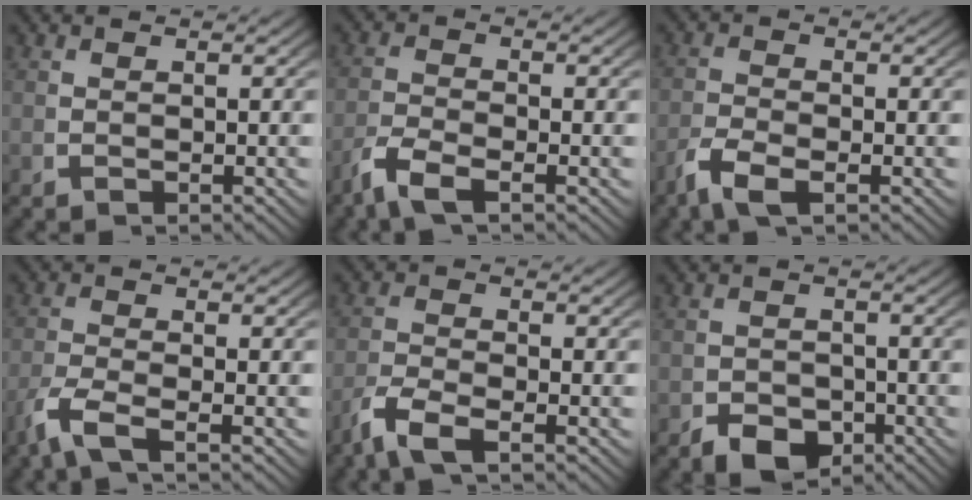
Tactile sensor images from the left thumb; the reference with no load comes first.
{"total": 3.2, "force": [-2.0, 1.1, 2.3], "torque": [-0.058, -0.009, -0.040]}
{"total": 3.1, "force": [-1.8, 1.3, 2.2], "torque": [-0.057, -0.012, -0.032]}
{"total": 3.7, "force": [-2.0, 1.1, 2.9], "torque": [-0.077, -0.012, -0.035]}
{"total": 3.6, "force": [-2.2, 1.2, 2.6], "torque": [-0.065, -0.011, -0.041]}
{"total": 3.7, "force": [-2.4, 2.3, 1.6], "torque": [-0.018, -0.020, -0.038]}